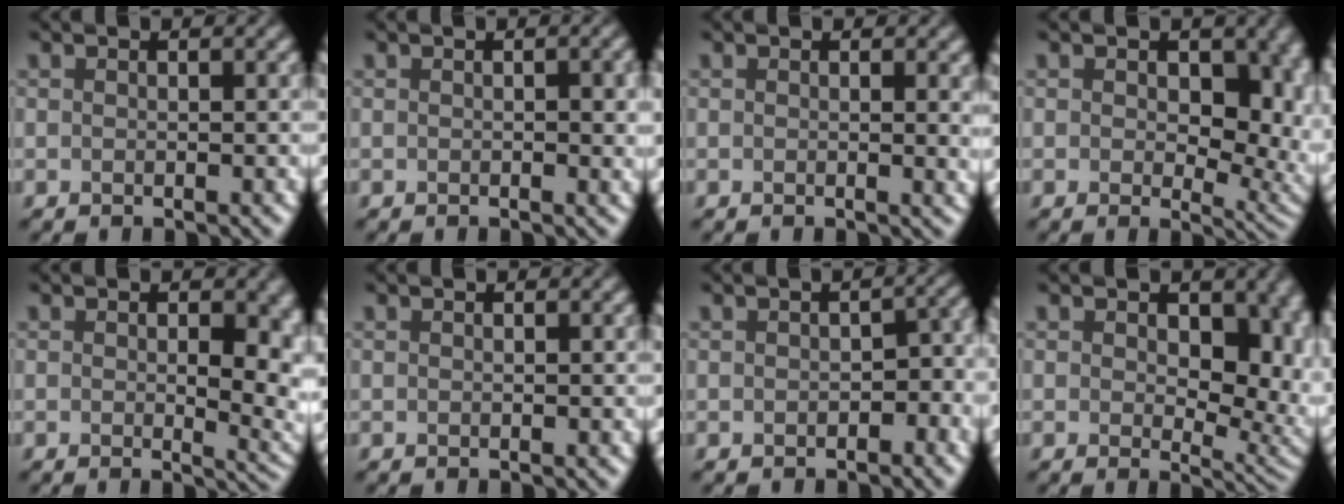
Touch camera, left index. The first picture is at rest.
{"total": 1.8, "force": [0.0, 0.5, 1.7], "torque": [-0.020, -0.003, 0.001]}
{"total": 1.6, "force": [0.3, 0.5, 1.5], "torque": [-0.012, -0.002, 0.001]}
{"total": 10.1, "force": [1.2, 6.4, 7.8], "torque": [-0.080, -0.011, 0.024]}
{"total": 6.2, "force": [-0.1, 2.9, 5.5], "torque": [-0.059, -0.015, 0.005]}
{"total": 0.0}
{"total": 2.4, "force": [-0.7, 1.4, 1.8], "torque": [-0.018, 0.000, -0.011]}
{"total": 9.1, "force": [0.9, 5.7, 7.0], "torque": [-0.074, -0.012, 0.021]}